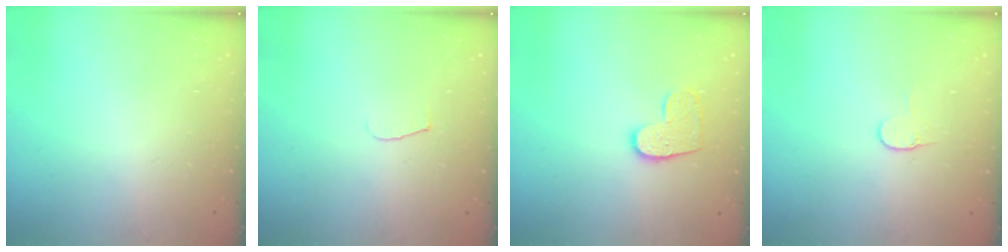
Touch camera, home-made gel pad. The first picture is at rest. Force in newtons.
{"total": 3.8, "press": 3.8, "slide": 0.4}
{"total": 8.7, "press": 8.7, "slide": 0.4}
{"total": 4.9, "press": 4.9, "slide": 0.4}